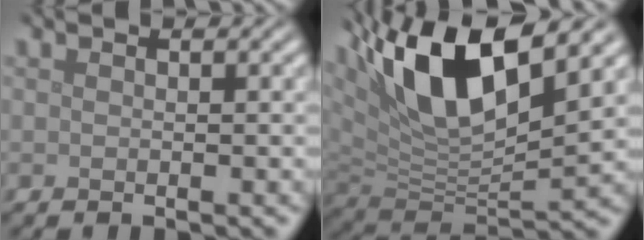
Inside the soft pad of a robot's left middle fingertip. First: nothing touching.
{"total": 12.8, "force": [6.2, 4.7, 10.1], "torque": [-0.192, 0.016, 0.113]}